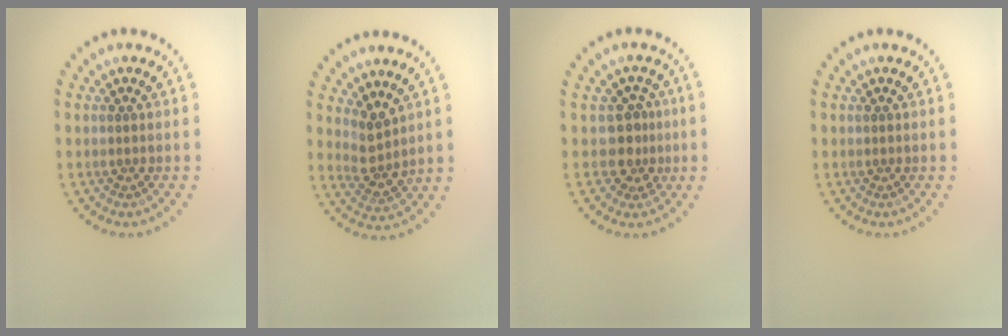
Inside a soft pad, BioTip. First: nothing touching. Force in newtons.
{"total": 2.4, "press": 1.9, "slide": 1.5}
{"total": 2.5, "press": 2.0, "slide": 1.6}
{"total": 0.0}